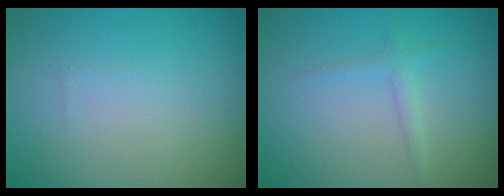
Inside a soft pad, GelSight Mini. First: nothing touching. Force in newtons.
{"total": 1.1, "press": 1.1, "slide": 0.1}